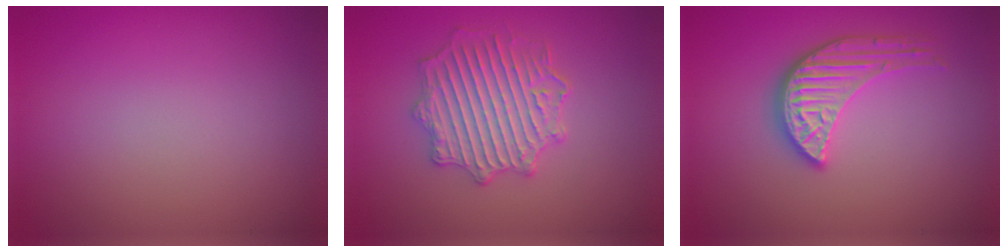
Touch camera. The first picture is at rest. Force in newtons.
{"total": 4.8, "press": 4.5, "slide": 1.7}
{"total": 4.0, "press": 3.5, "slide": 1.9}